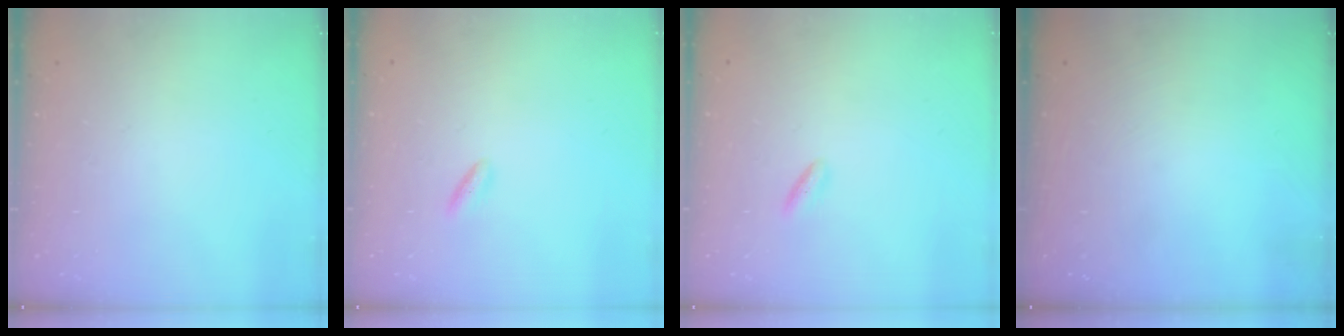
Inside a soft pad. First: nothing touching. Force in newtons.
{"total": 2.0, "press": 1.9, "slide": 0.6}
{"total": 2.0, "press": 1.9, "slide": 0.6}
{"total": 0.0}